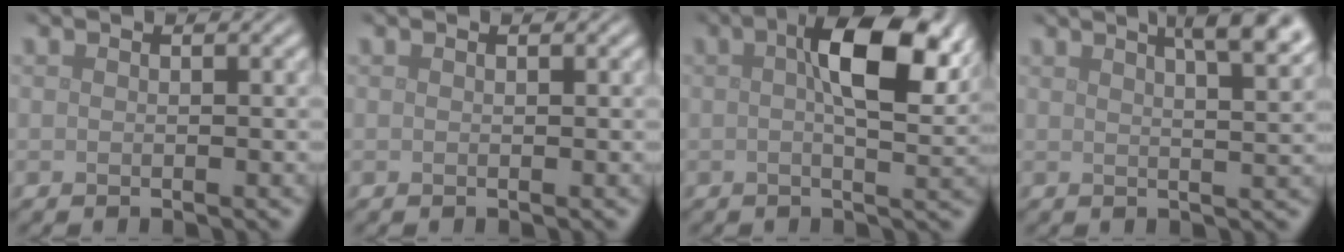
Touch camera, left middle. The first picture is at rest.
{"total": 0.0}
{"total": 9.2, "force": [2.6, 3.3, 8.2], "torque": [-0.127, 0.009, 0.034]}
{"total": 8.0, "force": [4.6, 2.9, 5.9], "torque": [-0.038, 0.043, 0.036]}